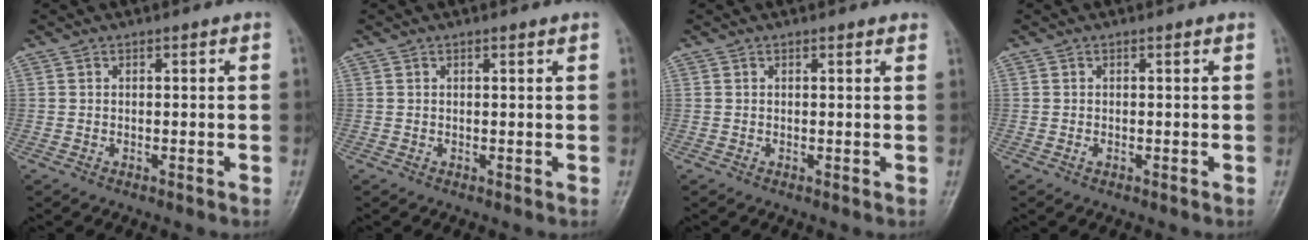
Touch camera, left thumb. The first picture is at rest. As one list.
[{"total": 0.6, "force": [0.4, 0.0, 0.3], "torque": [-0.008, -0.001, 0.007]}, {"total": 1.0, "force": [0.8, 0.2, 0.5], "torque": [-0.004, 0.001, 0.009]}, {"total": 0.6, "force": [0.0, 0.2, 0.5], "torque": [-0.011, 0.002, 0.000]}]